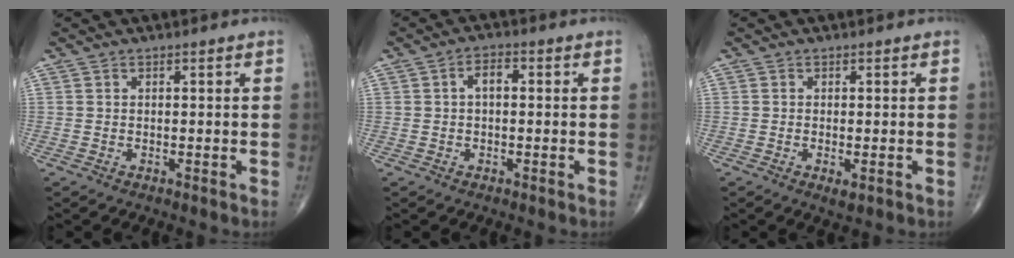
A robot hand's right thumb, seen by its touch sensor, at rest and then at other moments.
{"total": 3.3, "force": [0.3, 1.8, 2.7], "torque": [-0.043, 0.012, 0.000]}
{"total": 1.8, "force": [-0.6, 0.6, 1.6], "torque": [-0.032, -0.006, -0.010]}